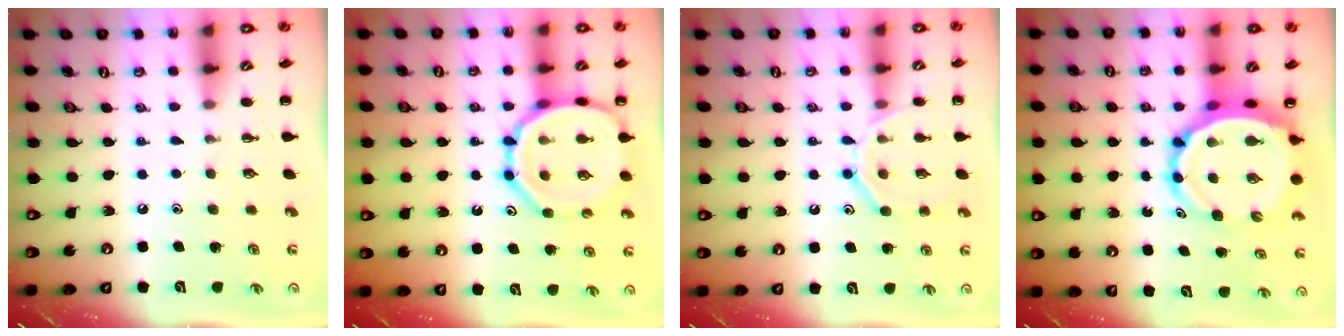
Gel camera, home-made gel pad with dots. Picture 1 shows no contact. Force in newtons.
{"total": 15.5, "press": 15.2, "slide": 2.8}
{"total": 11.6, "press": 11.5, "slide": 1.4}
{"total": 10.2, "press": 9.7, "slide": 3.3}